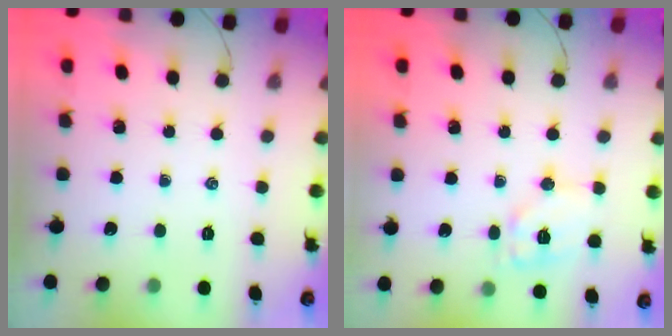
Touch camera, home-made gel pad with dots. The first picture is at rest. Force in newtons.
{"total": 10.7, "press": 10.7, "slide": 1.0}